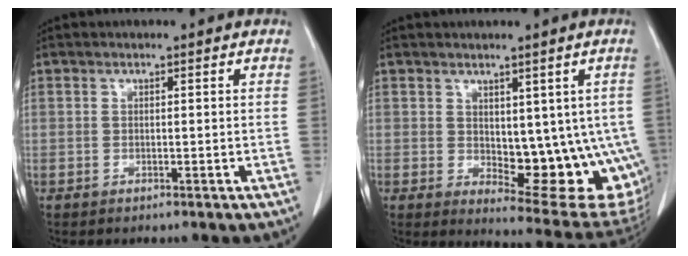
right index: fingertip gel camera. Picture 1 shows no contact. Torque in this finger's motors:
{"motor_torque": [0.80, 0.49, 0.48, 0.06]}